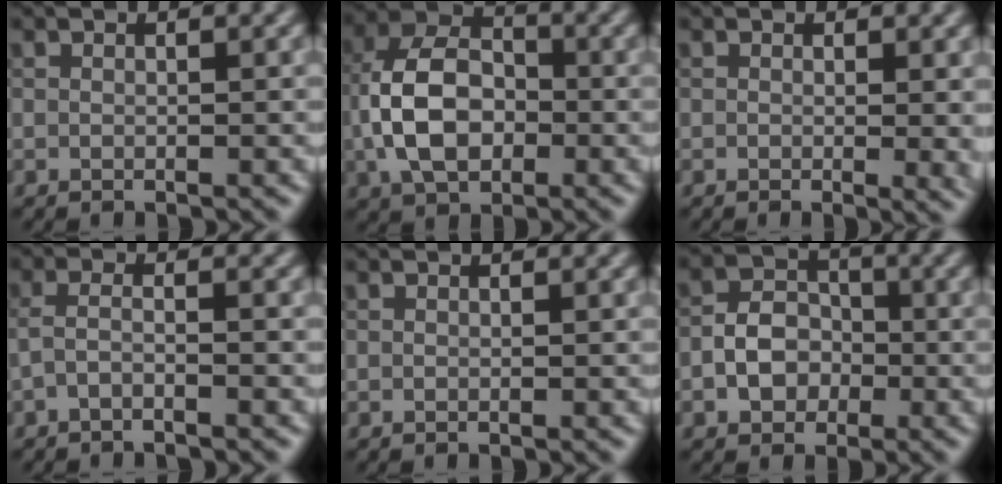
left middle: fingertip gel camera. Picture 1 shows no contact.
{"total": 7.3, "force": [-1.3, 4.7, 5.5], "torque": [-0.108, 0.012, -0.031]}
{"total": 2.3, "force": [0.2, 0.7, 2.2], "torque": [-0.025, -0.006, 0.003]}
{"total": 1.8, "force": [-1.1, 0.4, 1.4], "torque": [-0.026, -0.002, -0.031]}
{"total": 0.0}
{"total": 3.8, "force": [-1.2, 2.9, 2.1], "torque": [-0.015, 0.004, -0.028]}